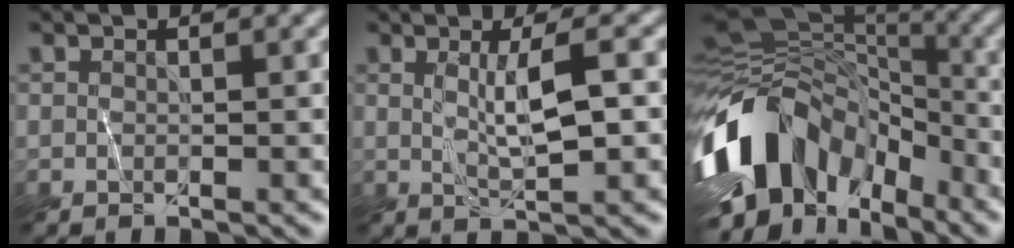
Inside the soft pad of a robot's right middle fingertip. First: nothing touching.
{"total": 3.6, "force": [0.7, 0.7, 3.5], "torque": [-0.060, 0.000, 0.017]}
{"total": 13.6, "force": [-4.6, 9.4, 8.8], "torque": [-0.183, 0.016, -0.099]}